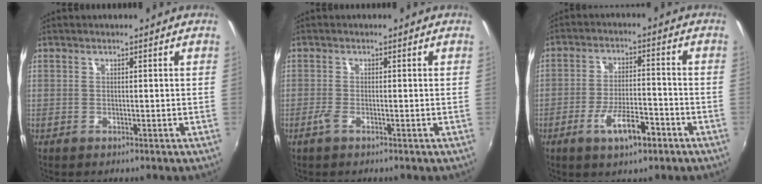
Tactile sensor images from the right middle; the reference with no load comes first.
{"total": 1.6, "force": [-1.0, 0.3, 1.3], "torque": [-0.028, -0.004, -0.021]}
{"total": 8.5, "force": [-4.7, 2.7, 6.5], "torque": [-0.130, -0.008, -0.075]}